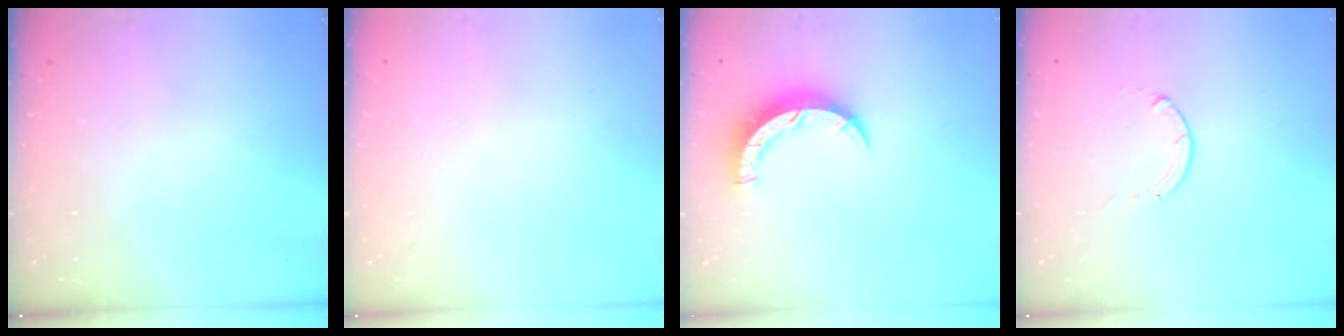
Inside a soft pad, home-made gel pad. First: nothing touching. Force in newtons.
{"total": 2.6, "press": 2.6, "slide": 0.2}
{"total": 7.0, "press": 7.0, "slide": 0.4}
{"total": 0.0}